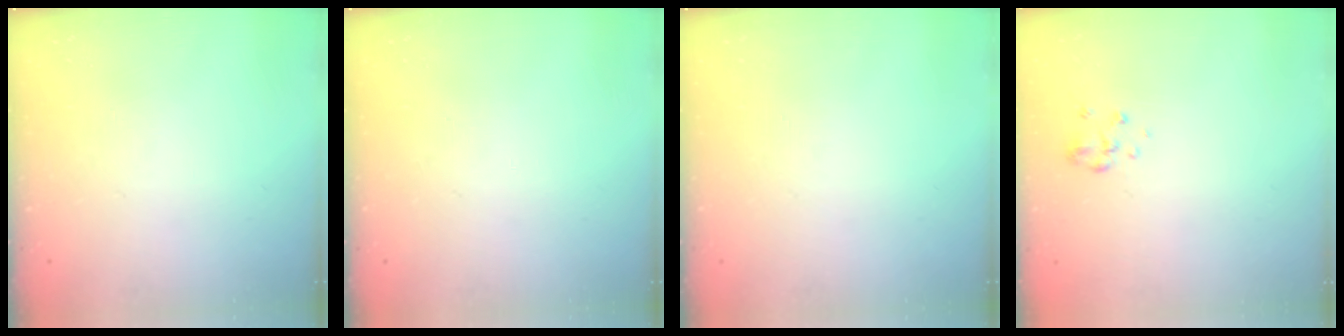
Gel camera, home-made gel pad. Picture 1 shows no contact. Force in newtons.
{"total": 0.0}
{"total": 0.0}
{"total": 3.2, "press": 3.0, "slide": 1.2}